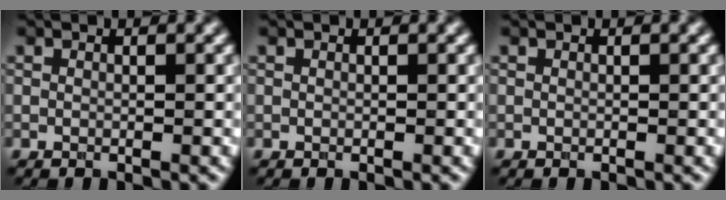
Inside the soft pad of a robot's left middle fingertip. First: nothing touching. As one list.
[{"total": 0.0}, {"total": 0.0}]